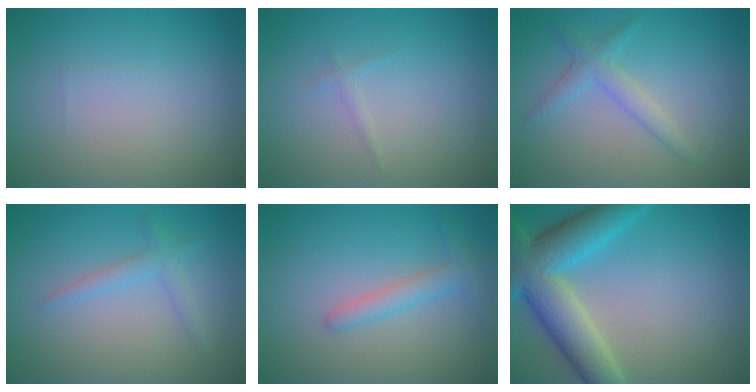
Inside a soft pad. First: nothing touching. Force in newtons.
{"total": 0.6, "press": 0.6, "slide": 0.1}
{"total": 2.1, "press": 2.1, "slide": 0.1}
{"total": 1.7, "press": 1.7, "slide": 0.1}
{"total": 2.1, "press": 2.1, "slide": 0.1}
{"total": 8.6, "press": 8.6, "slide": 0.4}